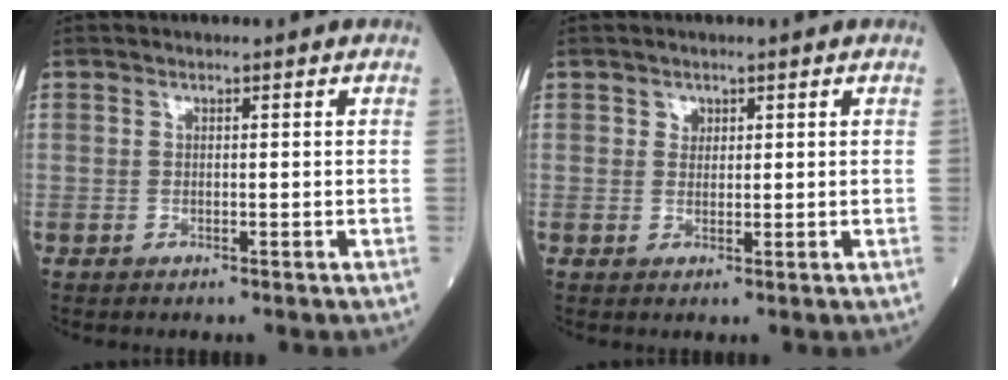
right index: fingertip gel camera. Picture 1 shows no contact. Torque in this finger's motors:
{"motor_torque": [-0.12, 0.02, -0.04, 0.01]}